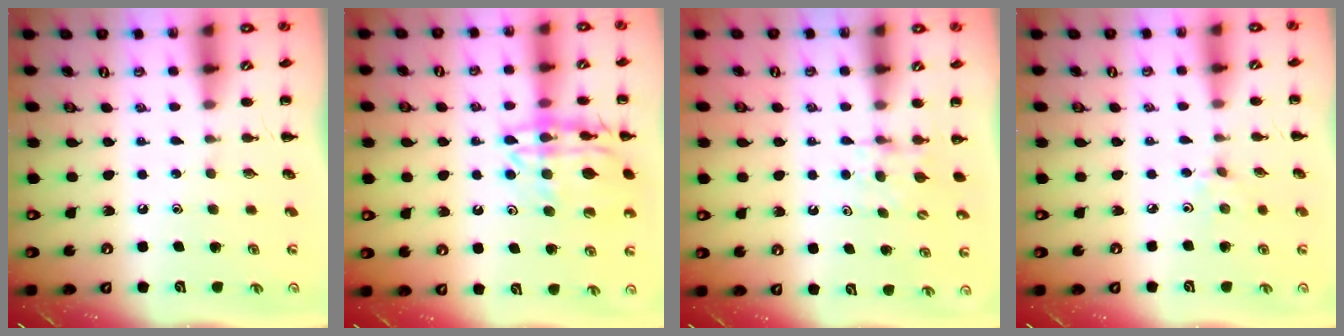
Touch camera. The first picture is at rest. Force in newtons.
{"total": 17.7, "press": 17.6, "slide": 2.0}
{"total": 4.8, "press": 4.6, "slide": 1.5}
{"total": 2.0, "press": 1.9, "slide": 0.7}